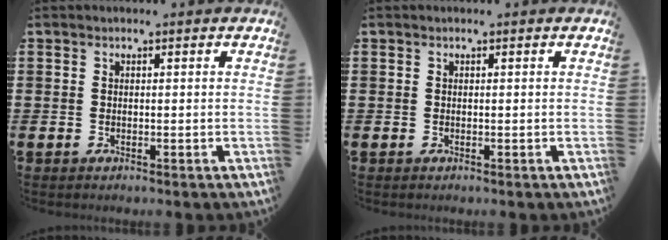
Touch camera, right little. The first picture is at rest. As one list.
[{"total": 0.0}]